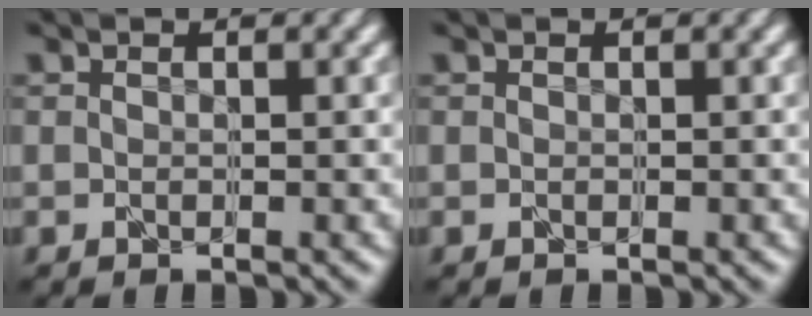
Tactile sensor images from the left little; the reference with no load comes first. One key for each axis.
{"total": 0.0}